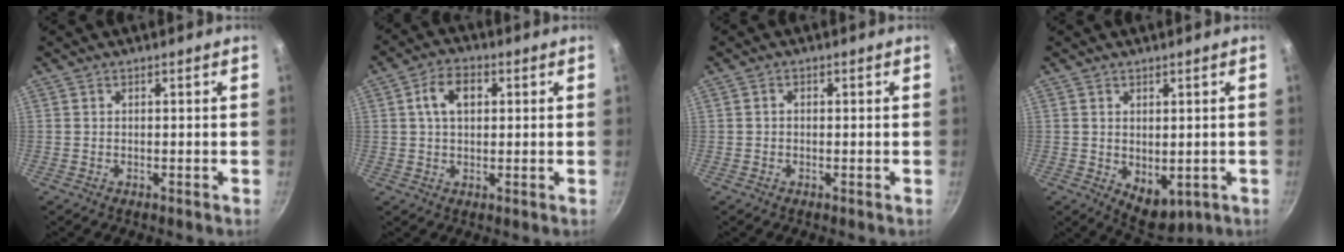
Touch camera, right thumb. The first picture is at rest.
{"total": 6.7, "force": [1.6, 4.2, 4.9], "torque": [-0.069, 0.010, 0.024]}
{"total": 0.9, "force": [-0.1, 0.7, 0.5], "torque": [-0.008, 0.006, -0.001]}
{"total": 6.1, "force": [-0.1, 3.9, 4.6], "torque": [-0.046, -0.013, 0.015]}